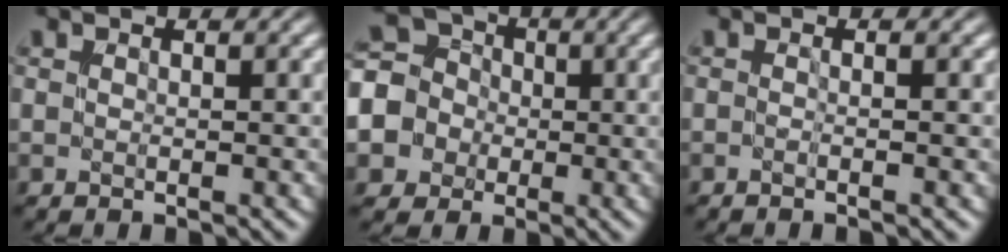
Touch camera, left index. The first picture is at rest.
{"total": 7.7, "force": [-1.8, 7.2, 2.0], "torque": [-0.061, 0.008, -0.056]}
{"total": 1.8, "force": [-0.1, 0.8, 1.5], "torque": [-0.001, -0.011, -0.022]}